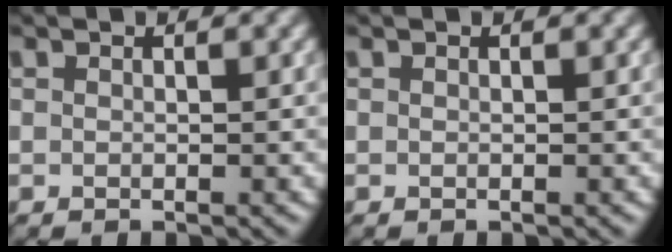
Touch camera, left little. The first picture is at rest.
{"total": 0.0}